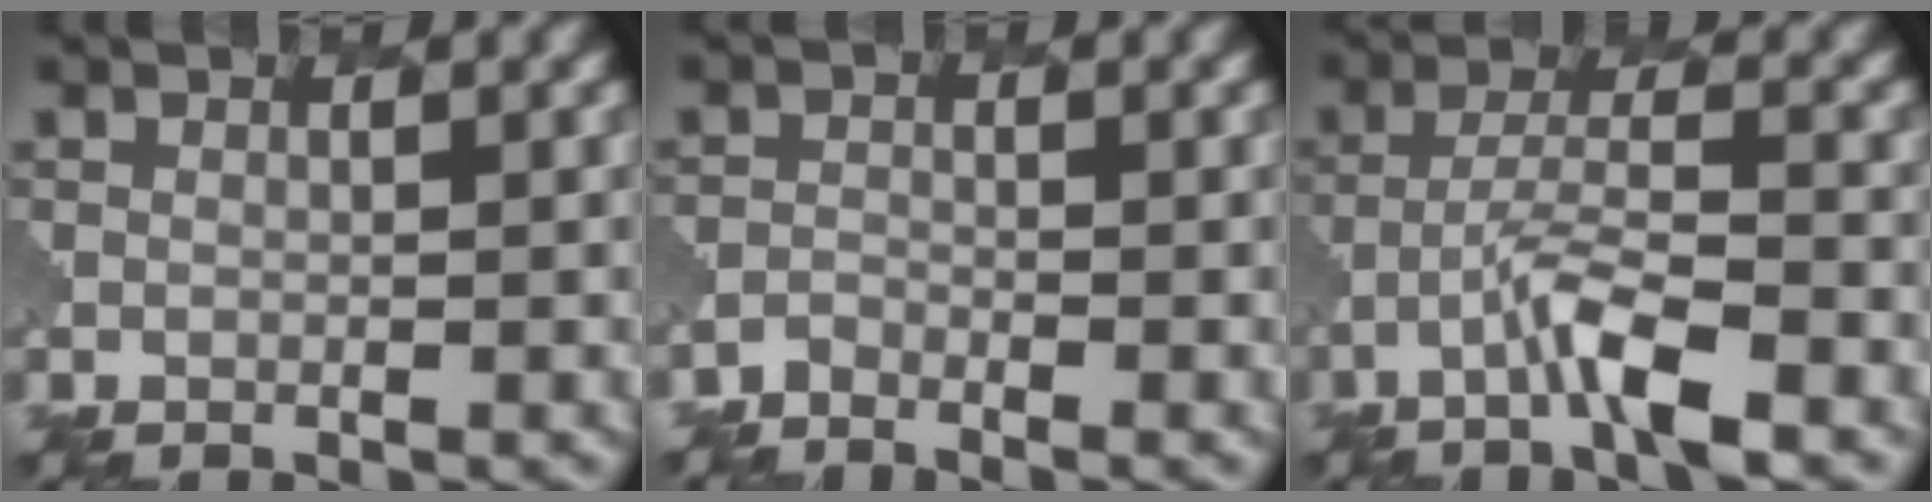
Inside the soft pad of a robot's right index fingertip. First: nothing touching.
{"total": 1.7, "force": [-1.7, 0.1, 0.0], "torque": [-0.008, 0.000, -0.040]}
{"total": 4.7, "force": [-2.8, 0.6, 3.7], "torque": [-0.073, 0.009, -0.061]}